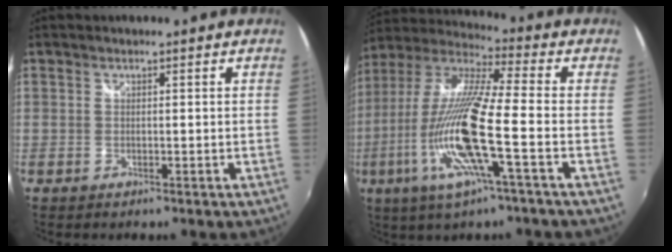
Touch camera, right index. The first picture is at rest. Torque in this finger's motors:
{"motor_torque": [2.03, 0.11, 1.05, 0.21]}